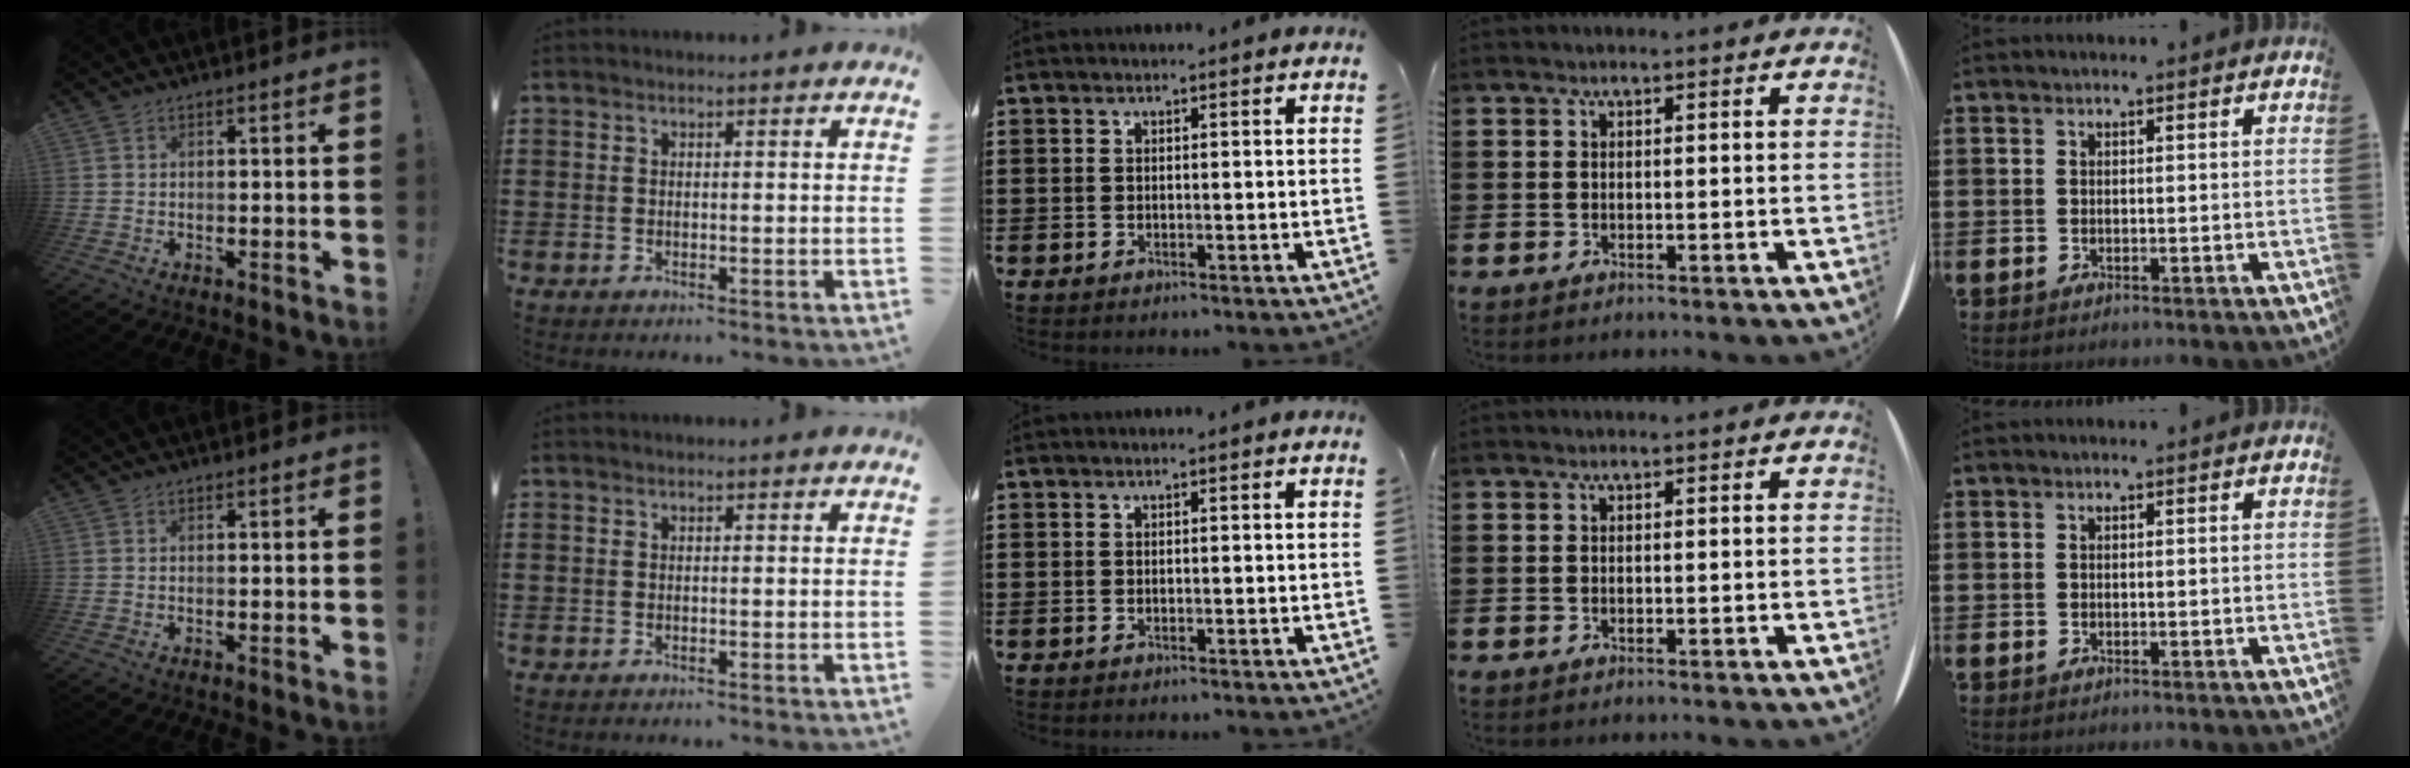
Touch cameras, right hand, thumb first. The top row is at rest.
{}